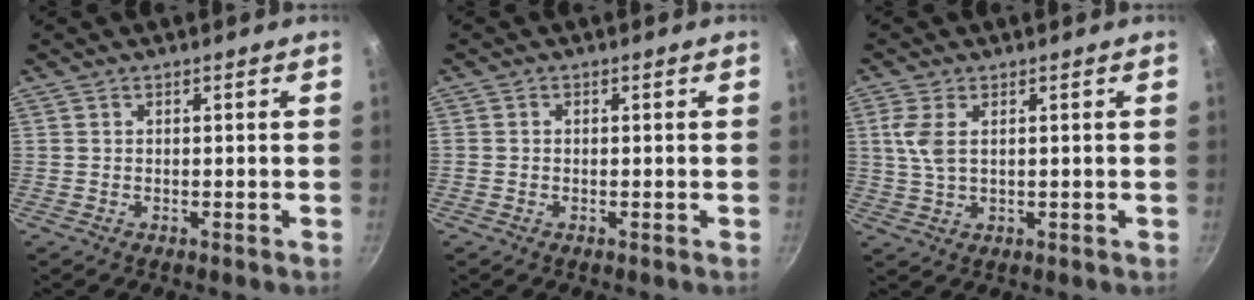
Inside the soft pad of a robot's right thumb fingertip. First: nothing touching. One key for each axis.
{"total": 0.7, "fx": -0.2, "fy": 0.7, "fz": 0.2, "tx": -0.005, "ty": 0.002, "tz": -0.003}
{"total": 4.9, "fx": 1.3, "fy": 2.5, "fz": 4.0, "tx": -0.085, "ty": 0.000, "tz": 0.029}